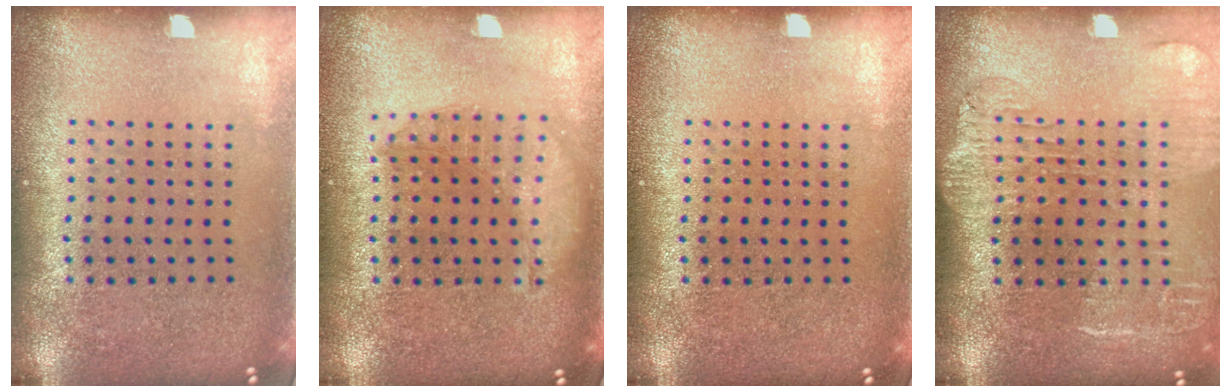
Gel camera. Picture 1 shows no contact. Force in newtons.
{"total": 1.5, "press": 1.5, "slide": 0.5}
{"total": 0.0}
{"total": 1.8, "press": 1.5, "slide": 0.9}